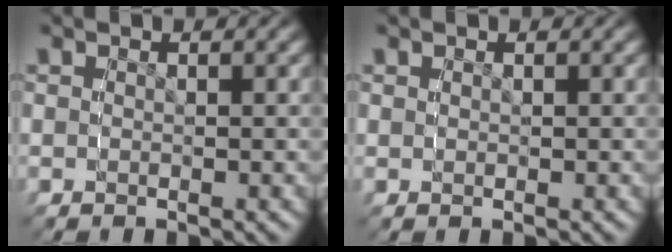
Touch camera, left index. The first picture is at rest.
{"total": 0.0}